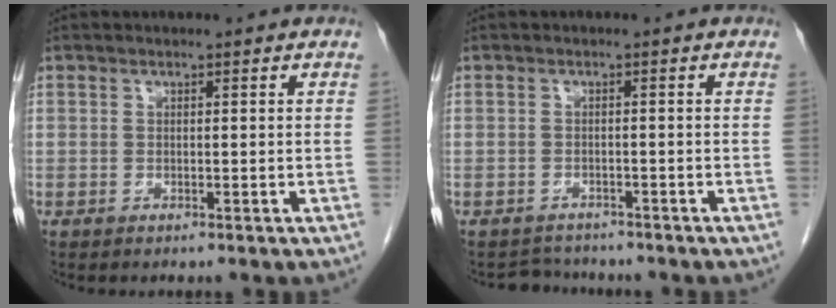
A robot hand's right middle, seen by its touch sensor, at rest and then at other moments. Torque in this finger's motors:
{"motor_torque": [0.01, -0.01, -0.14, -0.03]}